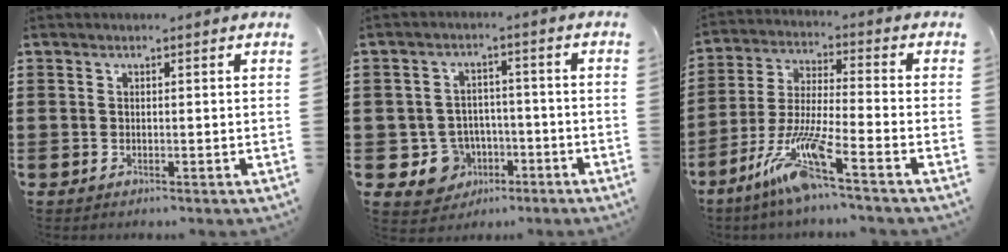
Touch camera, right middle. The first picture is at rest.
{"total": 6.4, "force": [-2.3, 5.6, 2.0], "torque": [-0.052, 0.009, -0.040]}
{"total": 10.5, "force": [-6.9, 0.6, 7.9], "torque": [-0.181, -0.018, -0.142]}